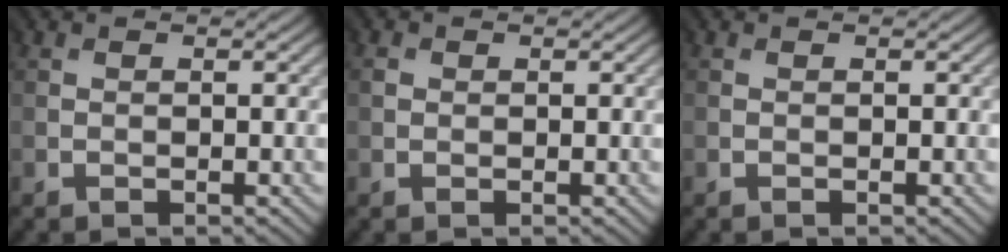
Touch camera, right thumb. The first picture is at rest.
{"total": 0.8, "force": [0.4, 0.7, -0.1], "torque": [-0.001, -0.005, 0.002]}
{"total": 0.0}